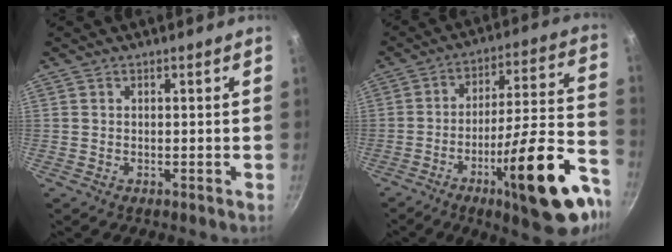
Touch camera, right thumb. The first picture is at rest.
{"total": 23.6, "force": [-11.8, 5.2, 19.7], "torque": [-0.243, 0.063, -0.180]}